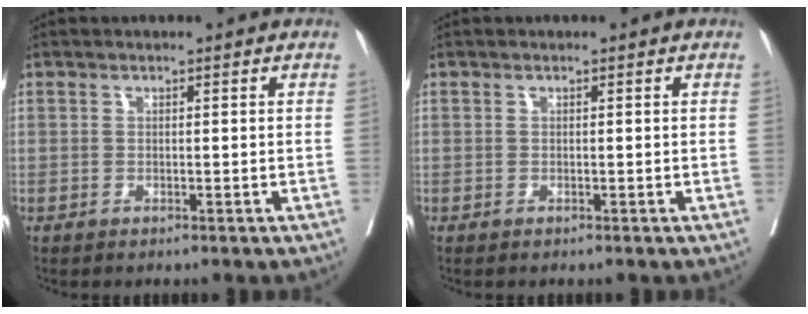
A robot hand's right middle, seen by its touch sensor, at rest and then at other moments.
{"total": 0.0}